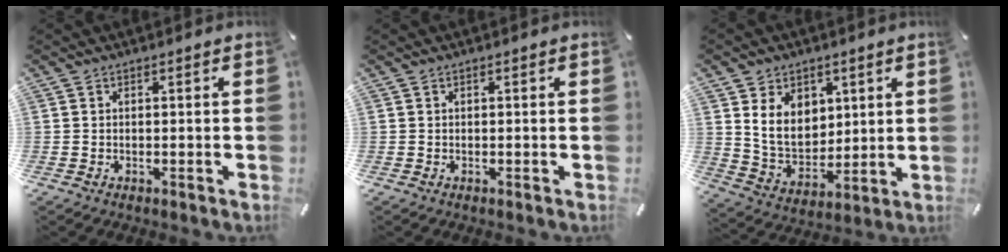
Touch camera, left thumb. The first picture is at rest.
{"total": 0.0}
{"total": 10.8, "force": [4.3, 8.7, 4.7], "torque": [-0.101, -0.018, 0.081]}